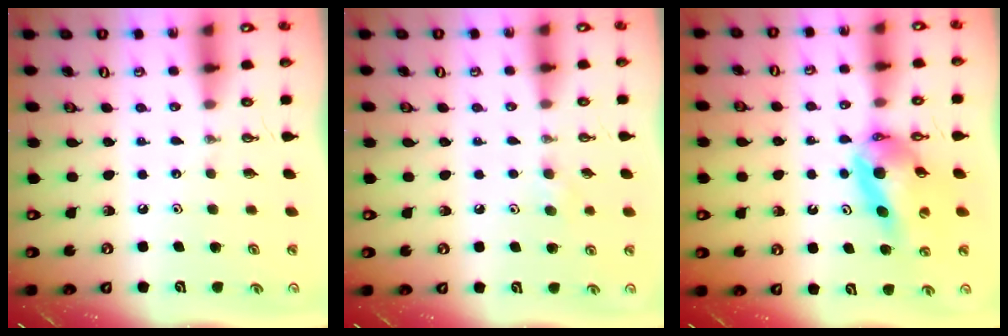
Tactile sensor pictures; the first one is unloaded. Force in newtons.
{"total": 5.0, "press": 4.3, "slide": 2.4}
{"total": 11.1, "press": 11.0, "slide": 1.4}